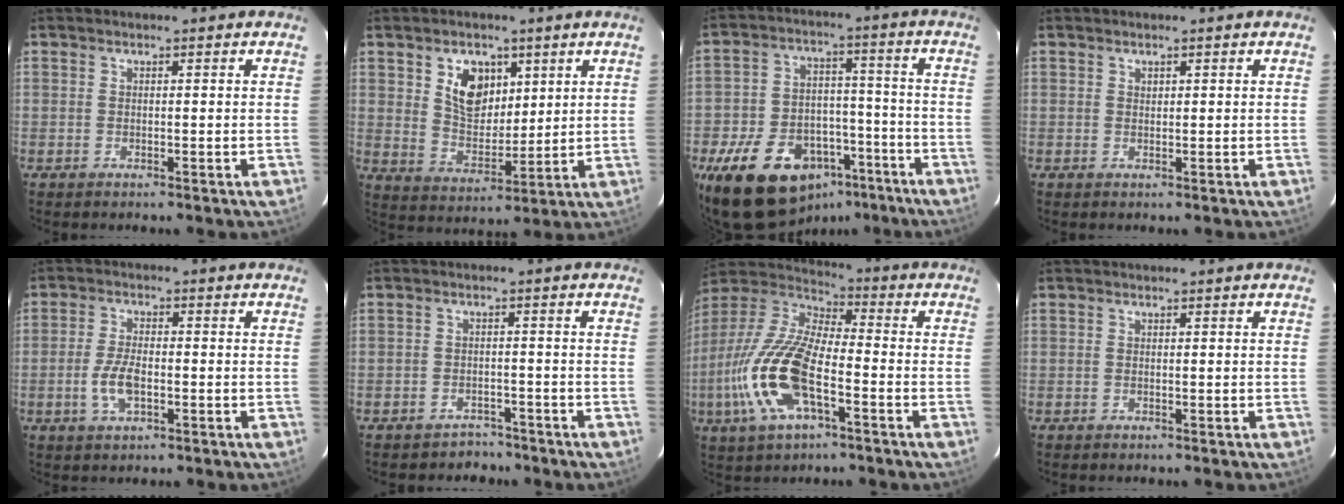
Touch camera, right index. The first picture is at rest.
{"total": 9.3, "force": [4.0, 6.4, 5.4], "torque": [-0.091, 0.004, 0.080]}
{"total": 20.0, "force": [-12.4, 12.2, 10.0], "torque": [-0.212, 0.025, -0.175]}
{"total": 0.5, "force": [0.4, 0.4, 0.1], "torque": [0.000, 0.002, 0.008]}
{"total": 5.6, "force": [-1.7, 2.6, 4.6], "torque": [-0.100, -0.001, -0.030]}
{"total": 4.7, "force": [-3.8, 2.7, 0.0], "torque": [-0.008, 0.017, -0.052]}
{"total": 19.2, "force": [-6.8, 7.5, 16.3], "torque": [-0.346, -0.018, -0.137]}
{"total": 0.0}